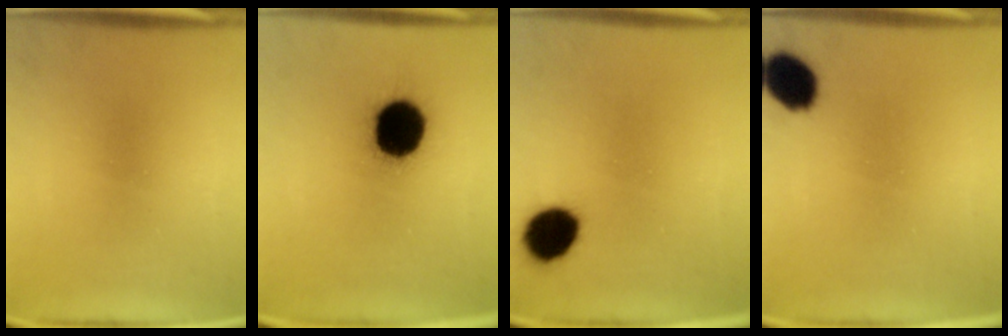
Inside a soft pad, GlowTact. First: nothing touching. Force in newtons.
{"total": 18.5}
{"total": 9.2}
{"total": 8.8}